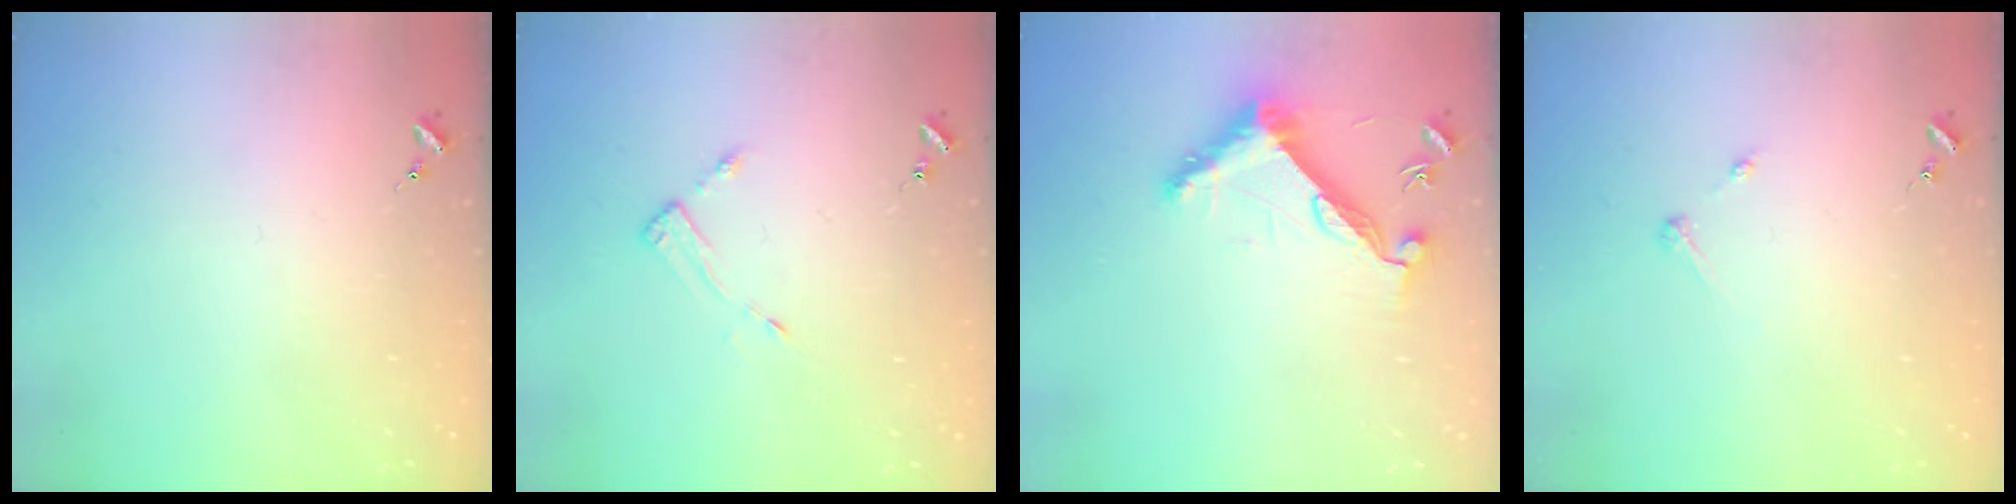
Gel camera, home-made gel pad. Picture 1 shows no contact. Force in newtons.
{"total": 3.4, "press": 3.4, "slide": 0.4}
{"total": 11.1, "press": 11.0, "slide": 0.7}
{"total": 2.7, "press": 2.7, "slide": 0.3}